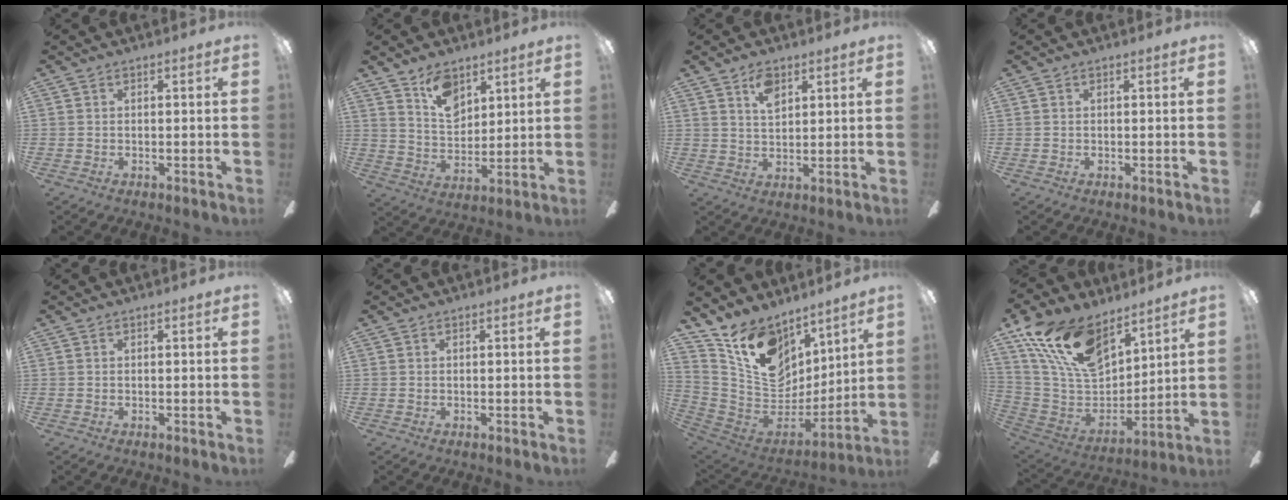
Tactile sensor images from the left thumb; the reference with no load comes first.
{"total": 9.7, "force": [6.5, 5.8, 4.3], "torque": [-0.066, -0.025, 0.118]}
{"total": 5.8, "force": [3.5, 3.1, 3.5], "torque": [-0.053, -0.003, 0.060]}
{"total": 0.0}
{"total": 0.0}
{"total": 0.0}
{"total": 15.8, "force": [10.4, 10.1, 6.2], "torque": [-0.123, -0.074, 0.203]}
{"total": 20.7, "force": [12.9, 11.2, 11.7], "torque": [-0.237, -0.054, 0.240]}